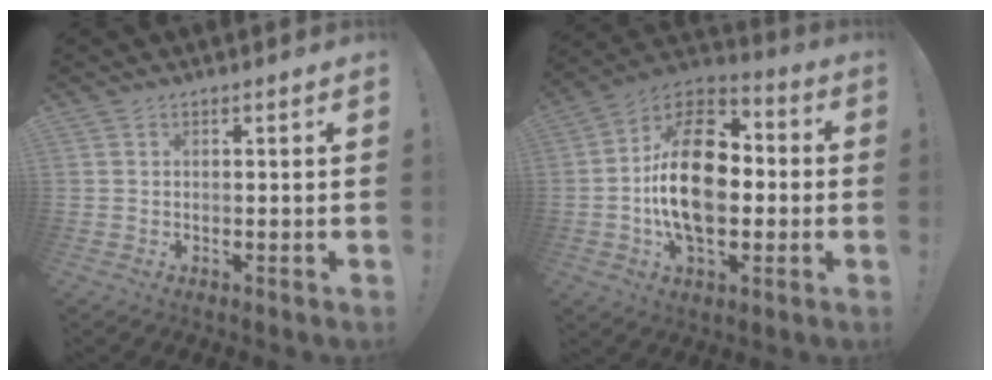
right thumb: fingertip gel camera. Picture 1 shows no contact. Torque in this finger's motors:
{"motor_torque": [1.08, 1.07, 0.30, 0.01, 0.19]}